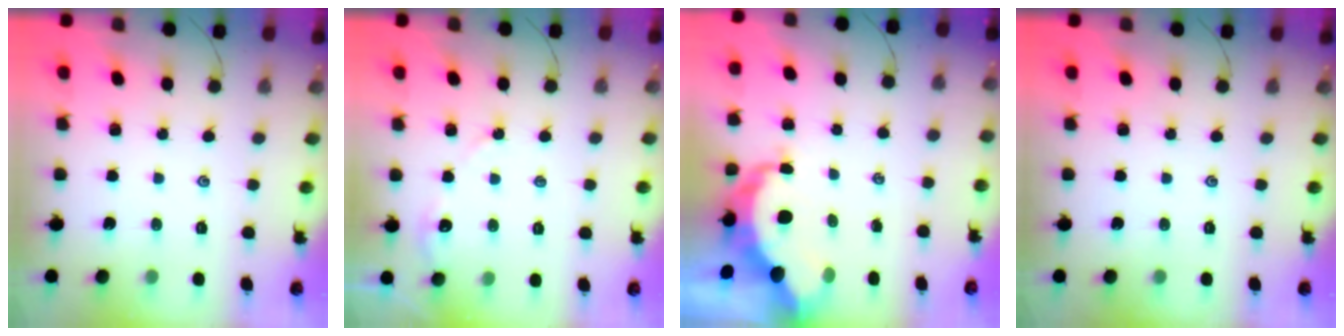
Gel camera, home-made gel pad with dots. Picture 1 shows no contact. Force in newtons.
{"total": 3.5, "press": 3.5, "slide": 0.3}
{"total": 8.8, "press": 8.7, "slide": 1.0}
{"total": 0.0}